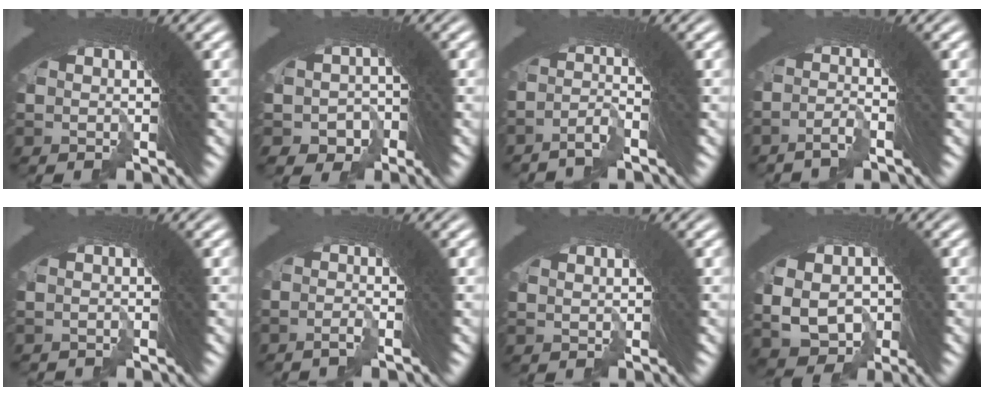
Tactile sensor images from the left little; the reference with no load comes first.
{"total": 5.4, "force": [-3.6, 4.0, -0.6], "torque": [-0.019, -0.033, -0.052]}
{"total": 2.6, "force": [-2.6, 0.2, -0.2], "torque": [0.009, 0.001, -0.051]}
{"total": 2.0, "force": [-2.0, 0.2, 0.4], "torque": [0.001, 0.005, -0.044]}
{"total": 1.1, "force": [-0.5, -0.2, -1.0], "torque": [0.014, -0.001, -0.008]}
{"total": 1.4, "force": [-1.3, 0.3, 0.4], "torque": [-0.001, 0.010, -0.034]}
{"total": 1.8, "force": [-0.9, -0.3, -1.5], "torque": [0.010, -0.011, -0.007]}
{"total": 8.6, "force": [-3.6, 7.5, 2.2], "torque": [-0.077, -0.048, -0.047]}